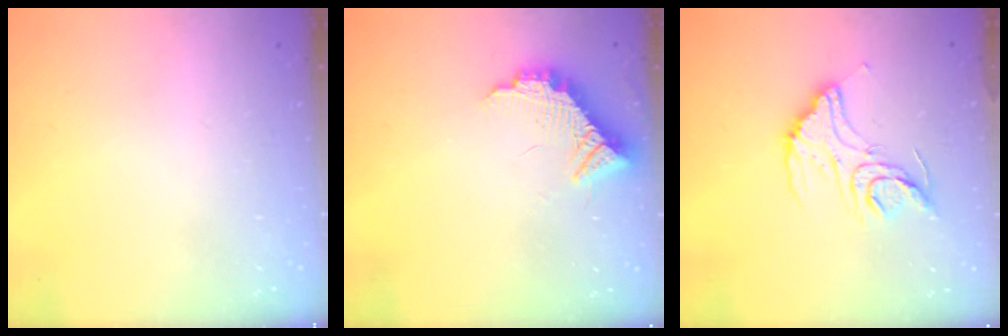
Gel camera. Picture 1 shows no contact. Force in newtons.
{"total": 10.7, "press": 10.7, "slide": 0.7}
{"total": 14.7, "press": 14.6, "slide": 1.4}